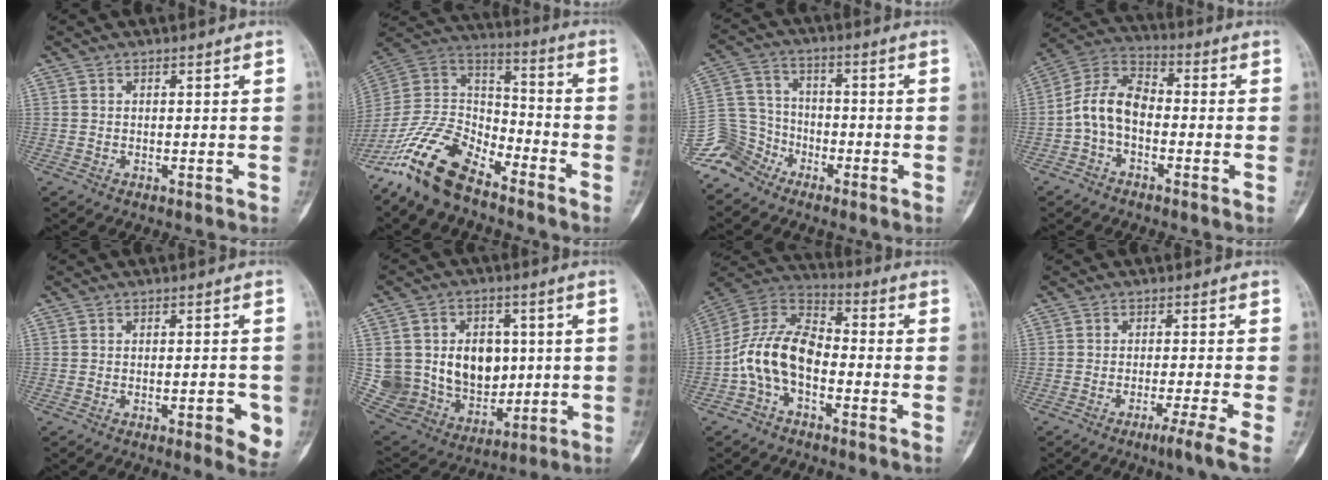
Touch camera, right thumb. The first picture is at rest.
{"total": 16.4, "force": [-11.9, 7.2, 8.6], "torque": [-0.153, 0.077, -0.233]}
{"total": 8.2, "force": [-6.0, 5.6, 0.2], "torque": [0.017, 0.050, -0.132]}
{"total": 9.2, "force": [-1.8, 5.8, 7.0], "torque": [-0.126, 0.035, -0.050]}
{"total": 5.7, "force": [-1.9, 1.9, 5.0], "torque": [-0.051, 0.000, -0.019]}
{"total": 19.4, "force": [1.7, 15.5, 11.5], "torque": [-0.167, 0.008, 0.064]}
{"total": 12.7, "force": [-3.4, 7.4, 9.7], "torque": [-0.181, 0.053, -0.078]}
{"total": 5.0, "force": [-2.6, -1.0, 4.1], "torque": [-0.081, 0.001, -0.047]}